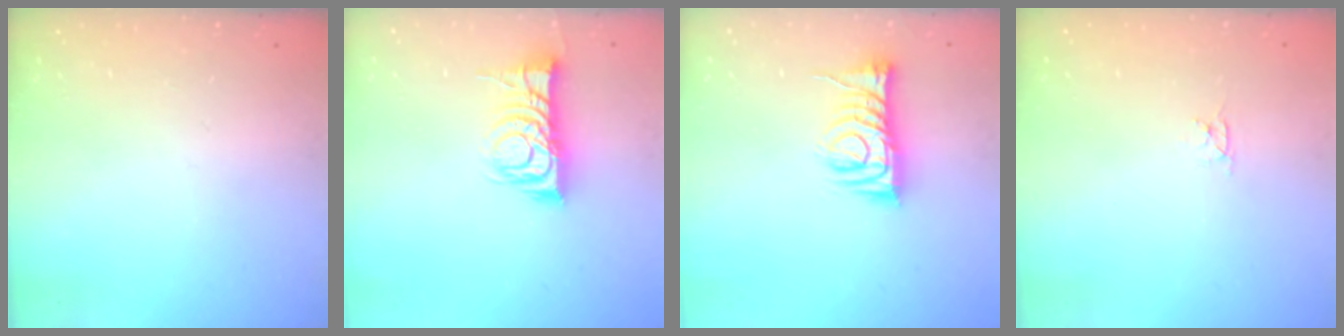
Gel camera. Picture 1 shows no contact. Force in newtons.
{"total": 10.8, "press": 10.8, "slide": 0.8}
{"total": 9.2, "press": 9.2, "slide": 0.6}
{"total": 2.8, "press": 2.8, "slide": 0.3}